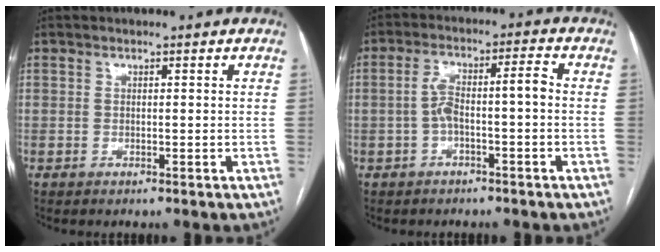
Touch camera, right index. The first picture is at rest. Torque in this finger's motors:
{"motor_torque": [0.30, 0.00, 0.13, 0.07]}